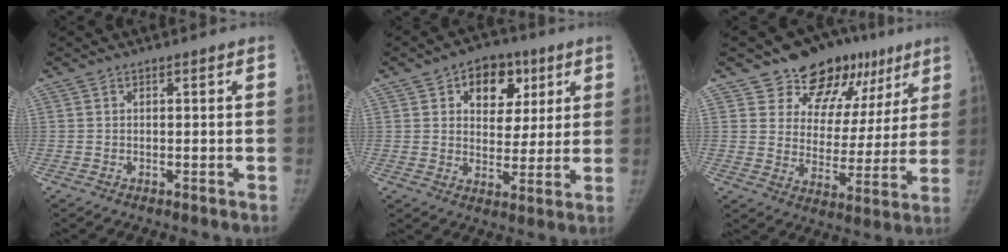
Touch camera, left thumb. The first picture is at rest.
{"total": 11.3, "force": [4.8, 8.2, 6.1], "torque": [-0.036, -0.014, 0.069]}
{"total": 16.6, "force": [11.0, 10.6, 6.6], "torque": [-0.027, -0.047, 0.152]}